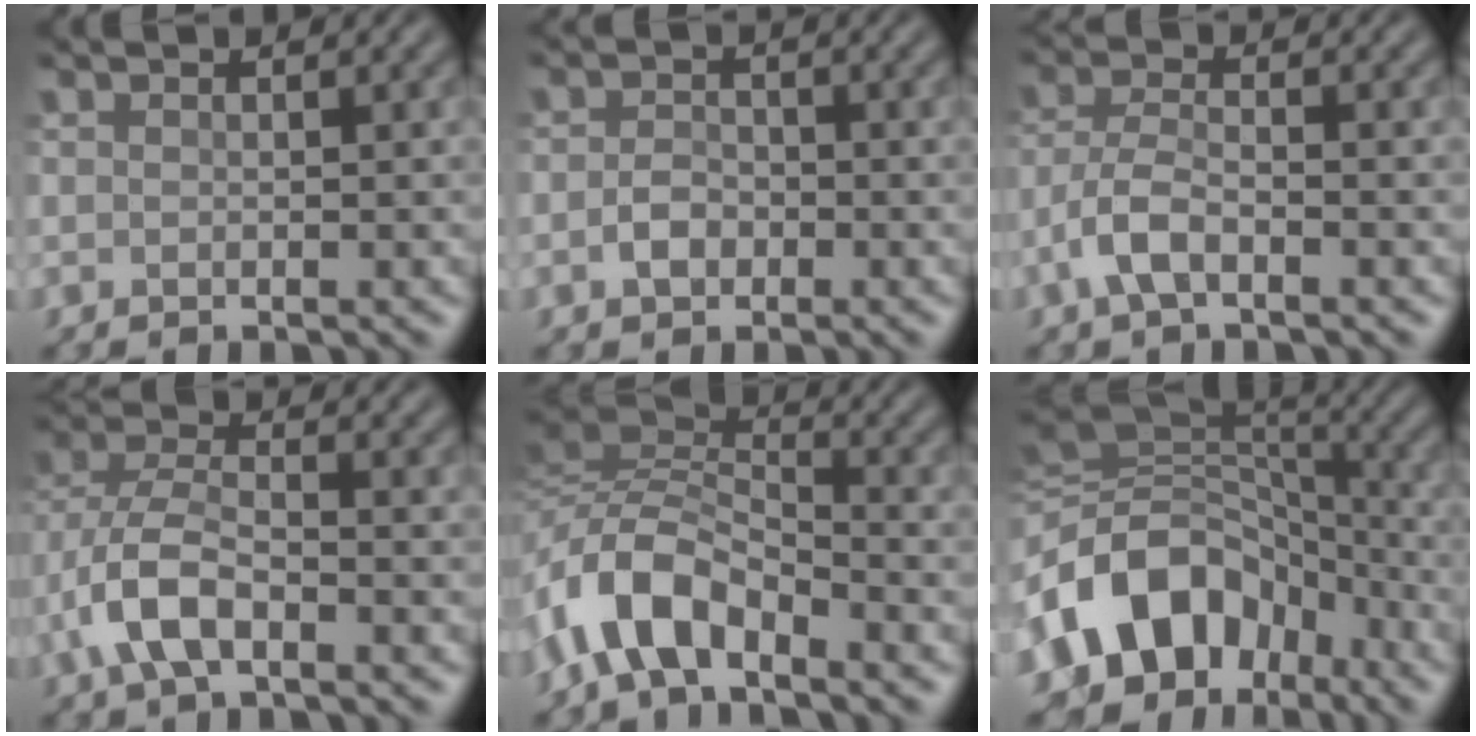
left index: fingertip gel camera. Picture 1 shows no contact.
{"total": 2.0, "force": [-0.7, 1.4, 1.1], "torque": [-0.024, 0.002, -0.018]}
{"total": 3.4, "force": [-1.7, 1.5, 2.6], "torque": [-0.059, 0.003, -0.044]}
{"total": 5.7, "force": [-2.4, 2.7, 4.4], "torque": [-0.097, 0.002, -0.056]}
{"total": 6.6, "force": [-3.9, 2.9, 4.3], "torque": [-0.080, 0.004, -0.091]}
{"total": 12.2, "force": [-4.6, 9.1, 6.6], "torque": [-0.125, 0.011, -0.097]}